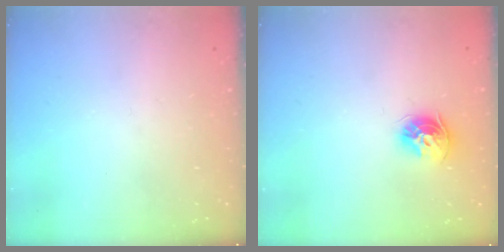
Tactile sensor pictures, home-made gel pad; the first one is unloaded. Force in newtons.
{"total": 9.5, "press": 9.4, "slide": 0.9}